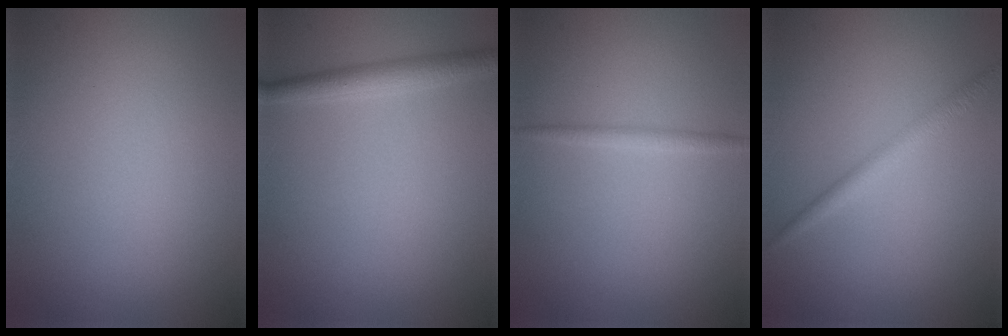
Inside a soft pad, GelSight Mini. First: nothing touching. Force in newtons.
{"total": 2.3, "press": 2.2, "slide": 0.1}
{"total": 1.1, "press": 1.1, "slide": 0.0}
{"total": 1.9, "press": 1.9, "slide": 0.0}